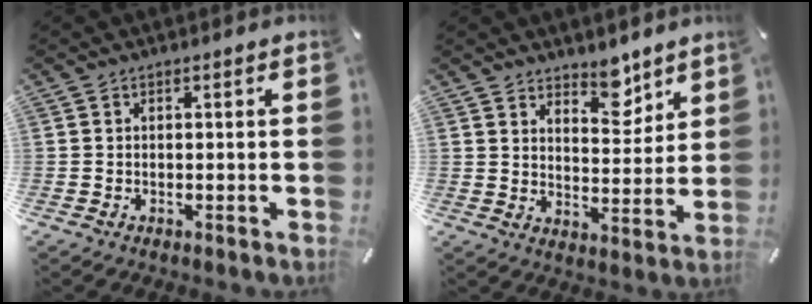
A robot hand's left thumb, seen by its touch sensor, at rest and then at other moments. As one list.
[{"total": 7.6, "force": [6.4, 3.7, 1.7], "torque": [-0.002, -0.054, 0.113]}]